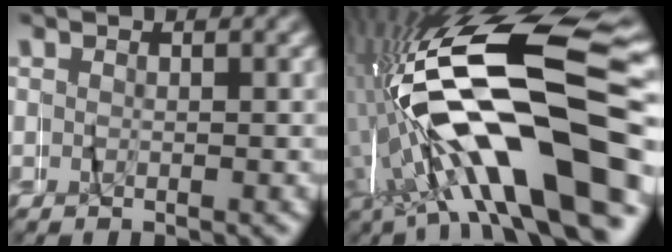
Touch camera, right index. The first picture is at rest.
{"total": 20.4, "force": [0.5, 8.6, 18.5], "torque": [-0.358, -0.004, 0.022]}